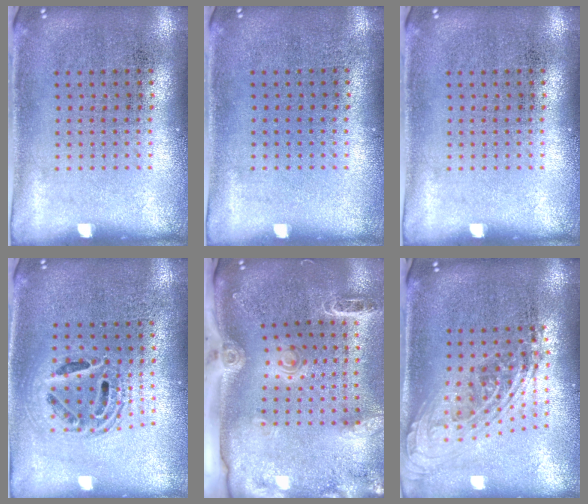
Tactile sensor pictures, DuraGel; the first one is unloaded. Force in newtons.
{"total": 0.0}
{"total": 0.0}
{"total": 1.6, "press": 1.4, "slide": 0.9}
{"total": 2.2, "press": 1.8, "slide": 1.2}
{"total": 2.1, "press": 1.6, "slide": 1.5}